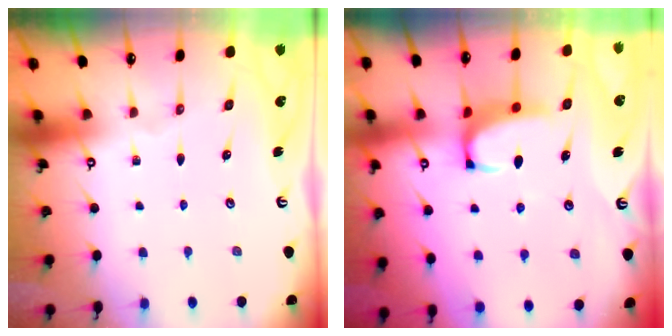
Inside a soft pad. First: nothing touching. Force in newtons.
{"total": 2.5, "press": 2.3, "slide": 0.8}